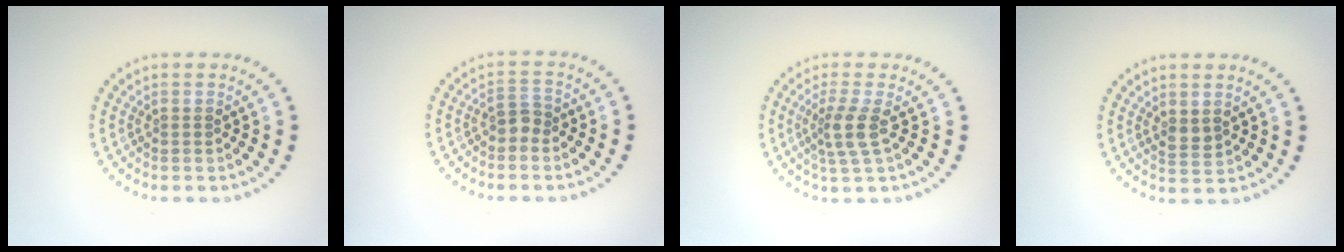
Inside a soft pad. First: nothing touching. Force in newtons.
{"total": 1.5, "press": 1.3, "slide": 0.8}
{"total": 2.7, "press": 2.2, "slide": 1.7}
{"total": 1.4, "press": 1.3, "slide": 0.5}